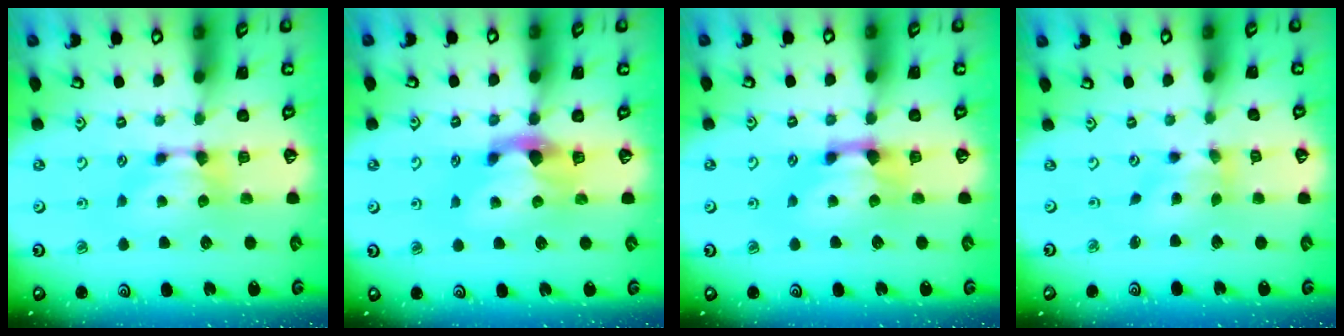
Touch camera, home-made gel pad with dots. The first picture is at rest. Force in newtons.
{"total": 2.9, "press": 2.6, "slide": 1.3}
{"total": 1.5, "press": 0.6, "slide": 1.4}
{"total": 2.3, "press": 2.0, "slide": 1.2}